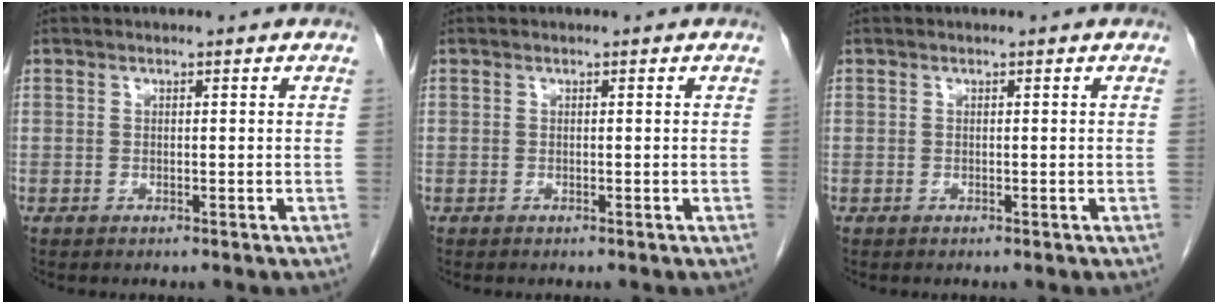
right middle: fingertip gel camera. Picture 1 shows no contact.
{"total": 0.0}
{"total": 0.0}